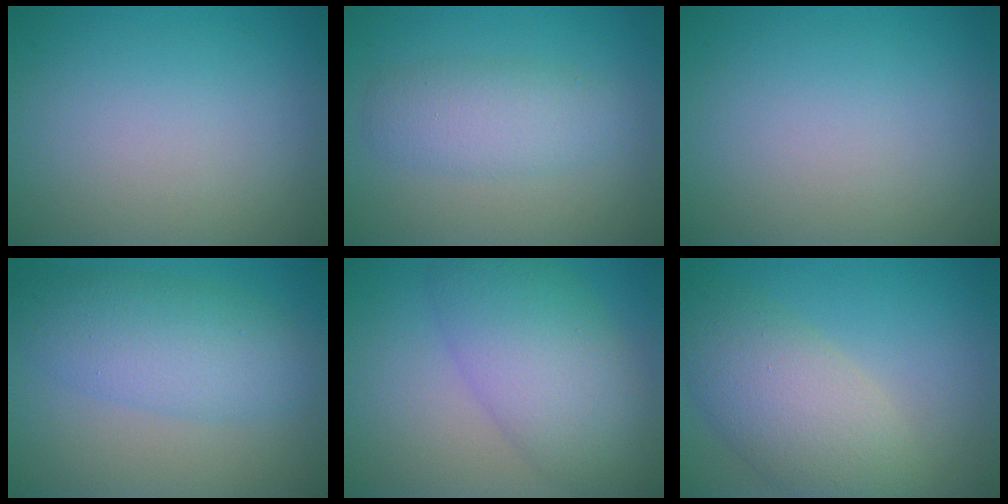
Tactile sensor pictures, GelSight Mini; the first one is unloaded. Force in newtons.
{"total": 3.5, "press": 3.5, "slide": 0.0}
{"total": 0.0}
{"total": 5.7, "press": 5.7, "slide": 0.3}
{"total": 7.6, "press": 7.6, "slide": 0.2}
{"total": 6.6, "press": 6.6, "slide": 0.4}